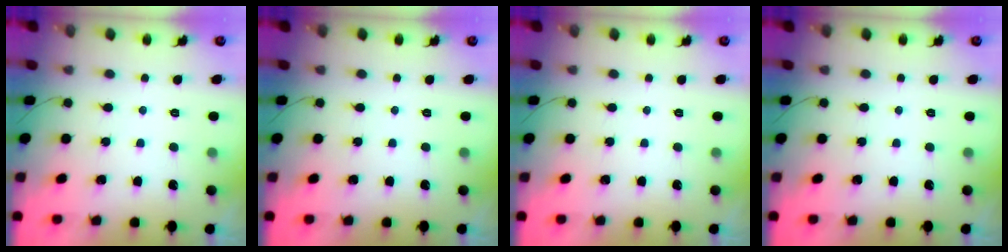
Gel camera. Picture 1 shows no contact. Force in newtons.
{"total": 0.0}
{"total": 0.0}
{"total": 0.0}